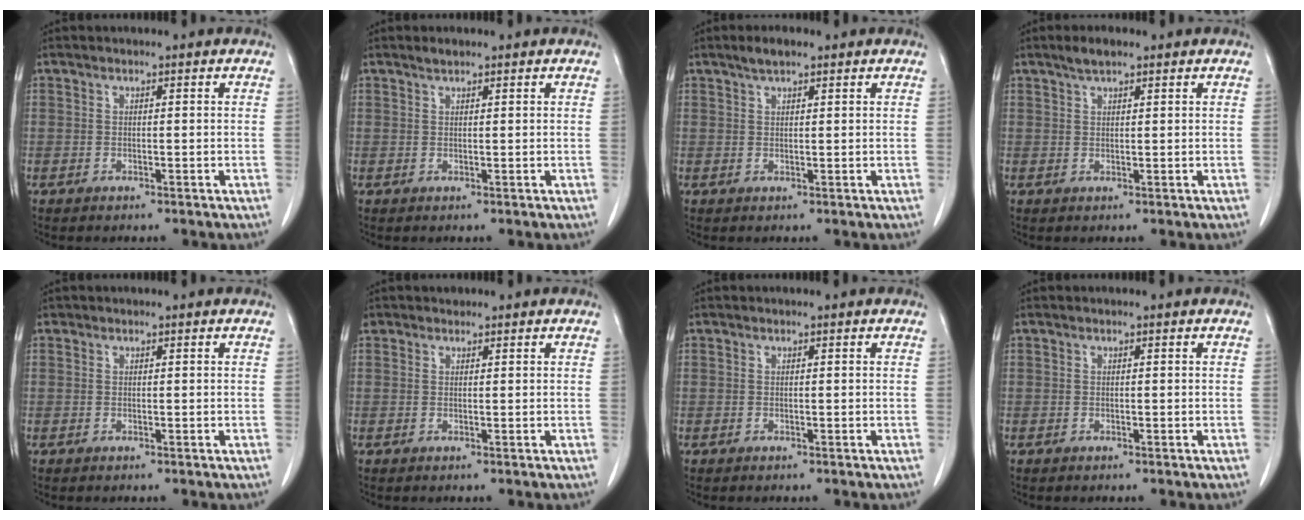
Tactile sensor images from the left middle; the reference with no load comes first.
{"total": 1.0, "force": [0.8, 0.2, 0.4], "torque": [-0.014, 0.002, 0.017]}
{"total": 2.5, "force": [1.9, 0.7, 1.6], "torque": [-0.034, 0.008, 0.034]}
{"total": 2.6, "force": [1.9, 0.7, 1.6], "torque": [-0.035, 0.007, 0.035]}
{"total": 0.0}
{"total": 1.3, "force": [0.9, 0.9, -0.1], "torque": [0.005, 0.008, 0.013]}
{"total": 0.0}
{"total": 0.0}